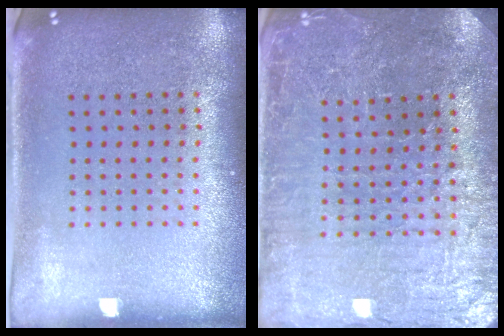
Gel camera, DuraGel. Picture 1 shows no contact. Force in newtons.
{"total": 3.3, "press": 3.3, "slide": 0.3}